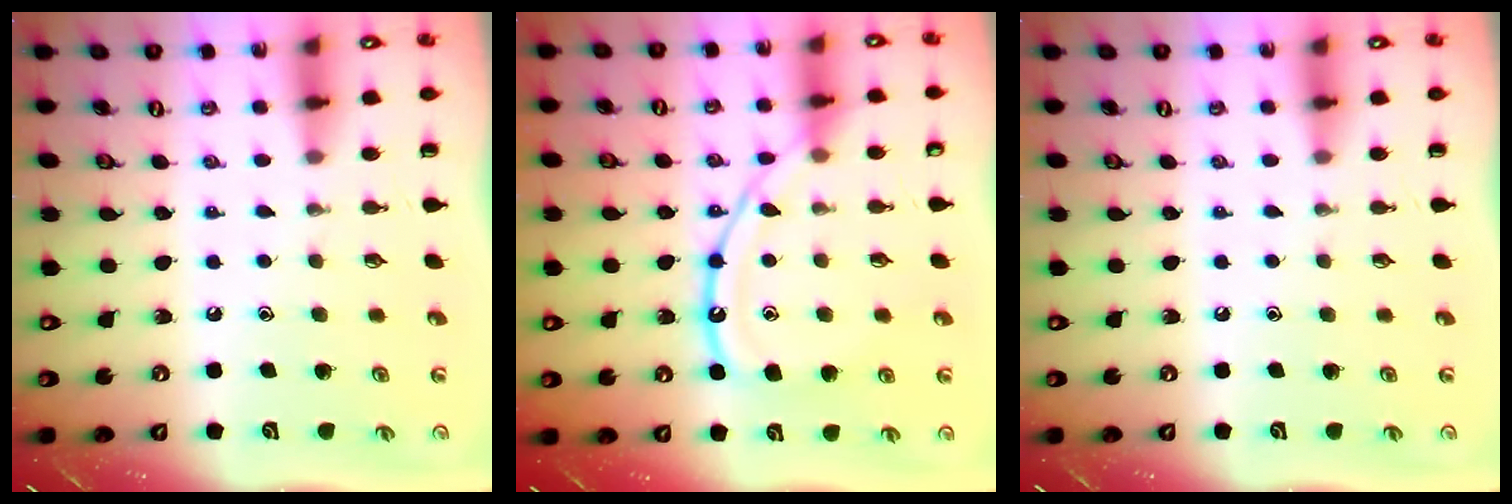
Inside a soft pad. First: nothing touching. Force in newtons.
{"total": 15.2, "press": 15.1, "slide": 1.3}
{"total": 0.0}